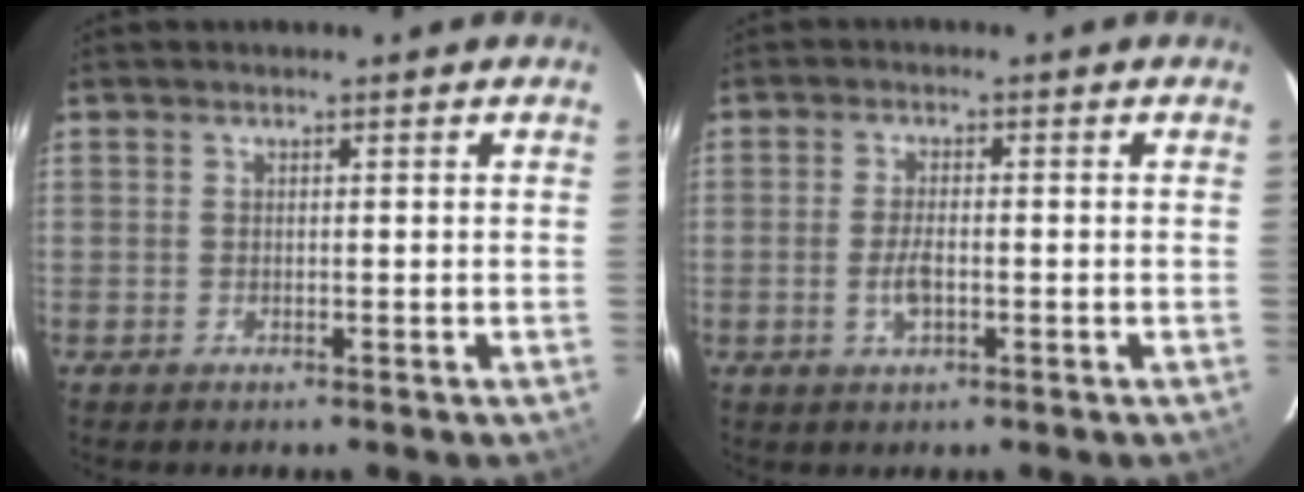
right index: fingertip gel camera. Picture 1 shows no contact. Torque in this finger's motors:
{"motor_torque": [-0.12, -0.03, -0.02, 0.01]}